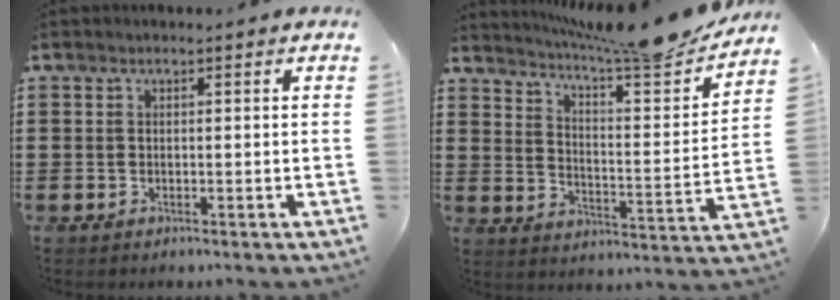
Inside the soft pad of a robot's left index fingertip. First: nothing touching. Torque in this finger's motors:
{"motor_torque": [2.14, 0.00, 0.14, 0.12]}